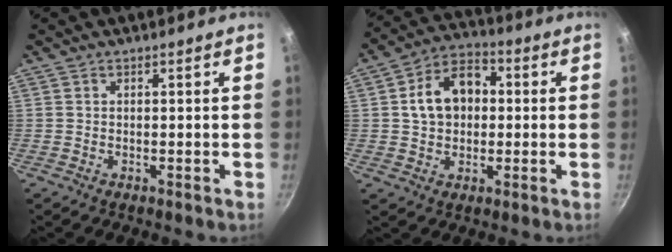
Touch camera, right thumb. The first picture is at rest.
{"total": 11.5, "force": [1.2, 8.5, 7.7], "torque": [-0.097, 0.026, 0.008]}